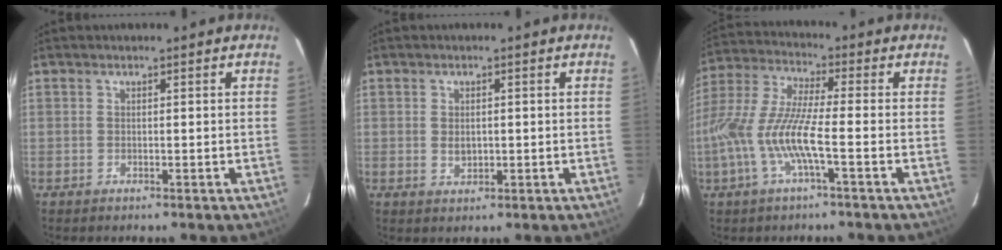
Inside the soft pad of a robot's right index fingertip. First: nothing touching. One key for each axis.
{"total": 2.3, "fx": -0.1, "fy": 1.7, "fz": 1.5, "tx": -0.025, "ty": -0.001, "tz": 0.001}
{"total": 12.7, "fx": -3.9, "fy": 1.5, "fz": 12.0, "tx": -0.252, "ty": -0.006, "tz": -0.079}